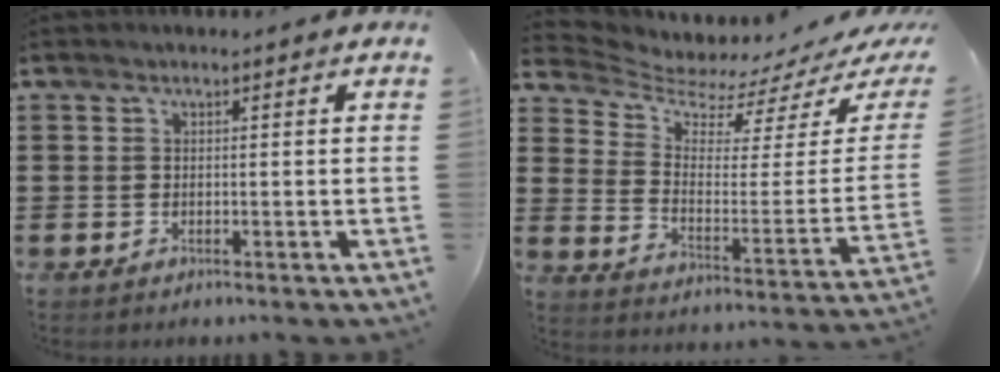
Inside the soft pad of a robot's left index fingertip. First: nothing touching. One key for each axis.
{"total": 3.9, "fx": 3.6, "fy": 1.1, "fz": 1.2, "tx": -0.052, "ty": -0.042, "tz": 0.055}